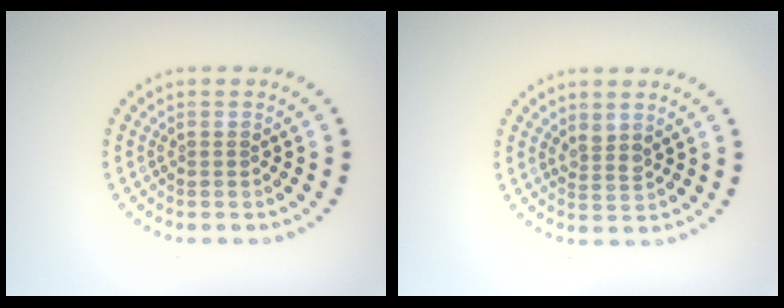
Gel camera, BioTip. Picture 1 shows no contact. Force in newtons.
{"total": 1.4, "press": 1.1, "slide": 0.9}